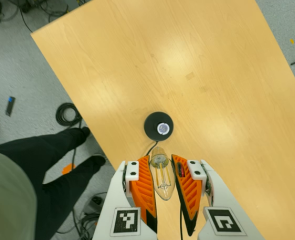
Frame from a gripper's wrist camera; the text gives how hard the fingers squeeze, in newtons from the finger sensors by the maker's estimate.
{"total": 19.6, "left": 21.4, "right": 17.8}